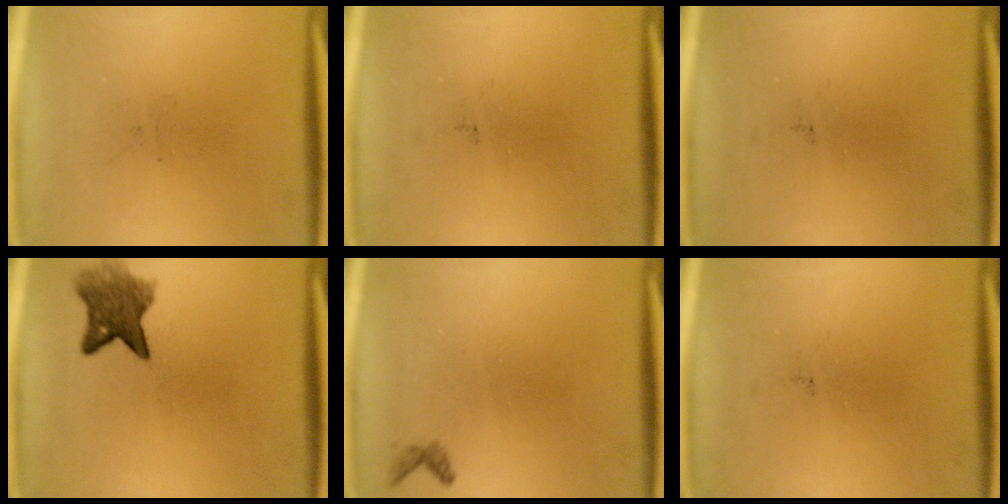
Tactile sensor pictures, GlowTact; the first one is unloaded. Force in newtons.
{"total": 0.0}
{"total": 0.0}
{"total": 5.7}
{"total": 0.7}
{"total": 0.0}